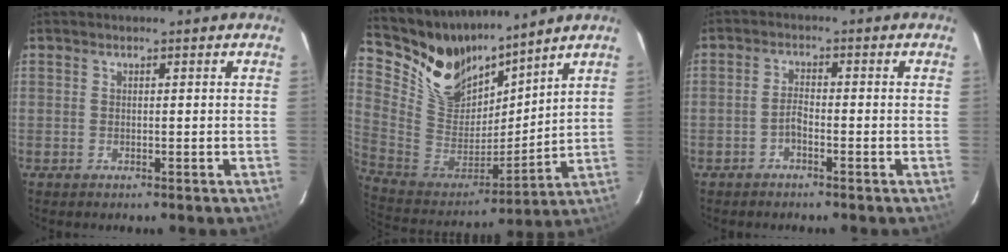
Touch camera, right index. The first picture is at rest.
{"total": 17.6, "force": [14.9, 7.6, 5.4], "torque": [-0.147, -0.015, 0.292]}
{"total": 2.1, "force": [-1.4, 0.6, 1.4], "torque": [-0.033, 0.007, -0.029]}